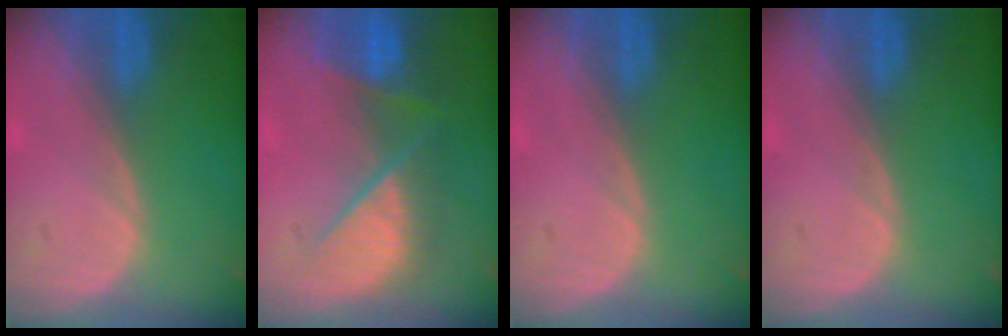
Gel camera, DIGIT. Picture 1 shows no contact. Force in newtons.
{"total": 9.4, "press": 8.2, "slide": 4.7}
{"total": 0.0}
{"total": 0.0}